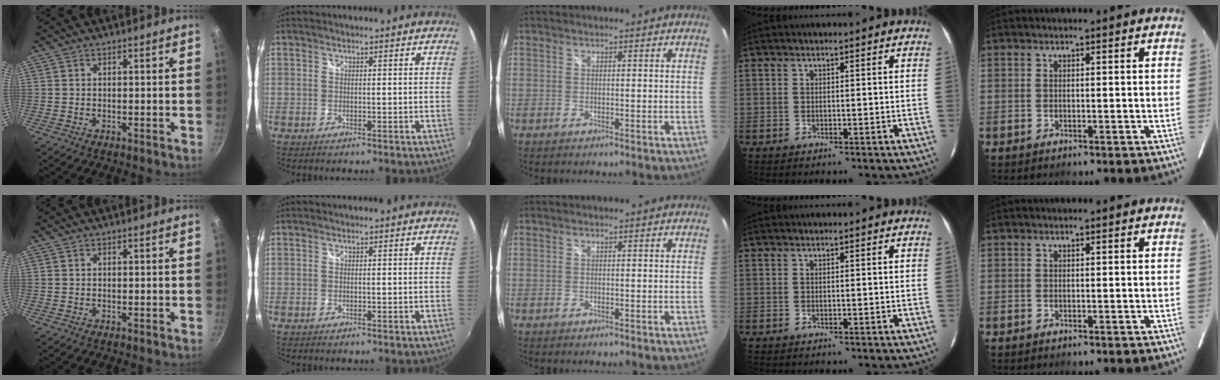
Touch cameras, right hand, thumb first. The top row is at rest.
{}